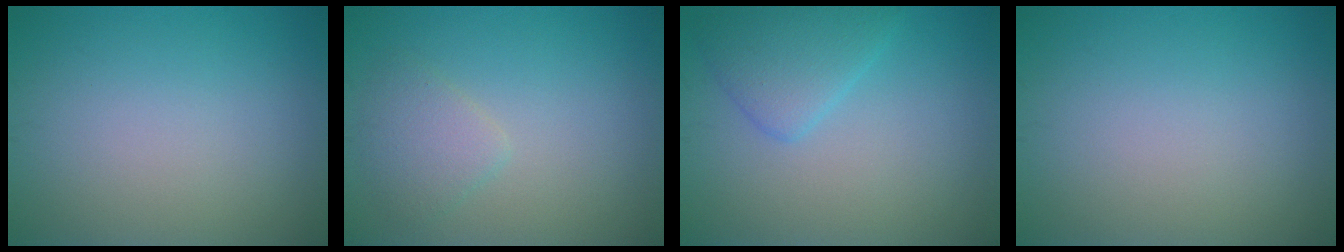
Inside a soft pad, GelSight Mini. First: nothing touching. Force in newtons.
{"total": 2.2, "press": 2.2, "slide": 0.2}
{"total": 2.3, "press": 2.3, "slide": 0.0}
{"total": 0.0}